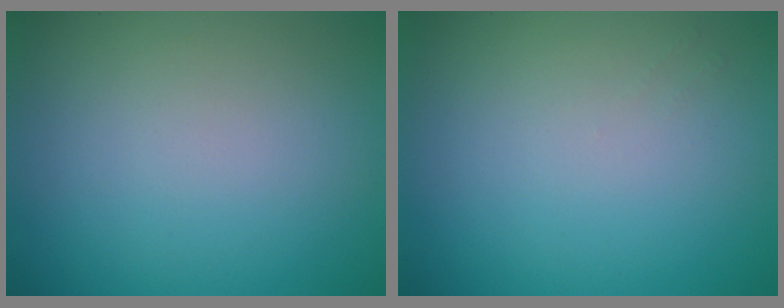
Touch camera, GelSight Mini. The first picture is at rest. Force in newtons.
{"total": 0.6, "press": 0.5, "slide": 0.3}